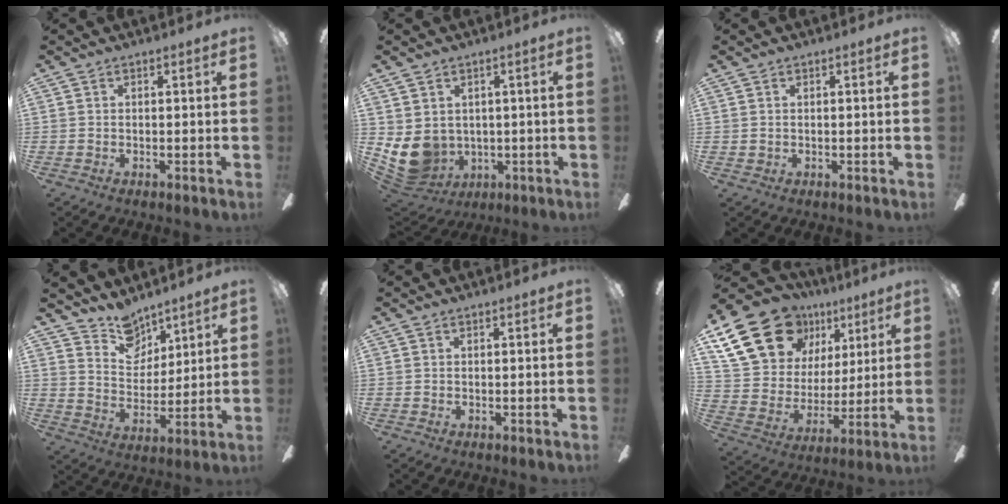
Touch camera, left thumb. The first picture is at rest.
{"total": 9.1, "force": [0.5, 8.1, 4.3], "torque": [-0.120, -0.021, 0.014]}
{"total": 0.6, "force": [0.3, 0.5, 0.1], "torque": [-0.002, 0.004, 0.005]}
{"total": 10.1, "force": [8.5, 5.2, 2.0], "torque": [-0.035, -0.055, 0.161]}
{"total": 0.0}
{"total": 23.6, "force": [13.4, 15.7, 11.5], "torque": [-0.210, -0.061, 0.256]}